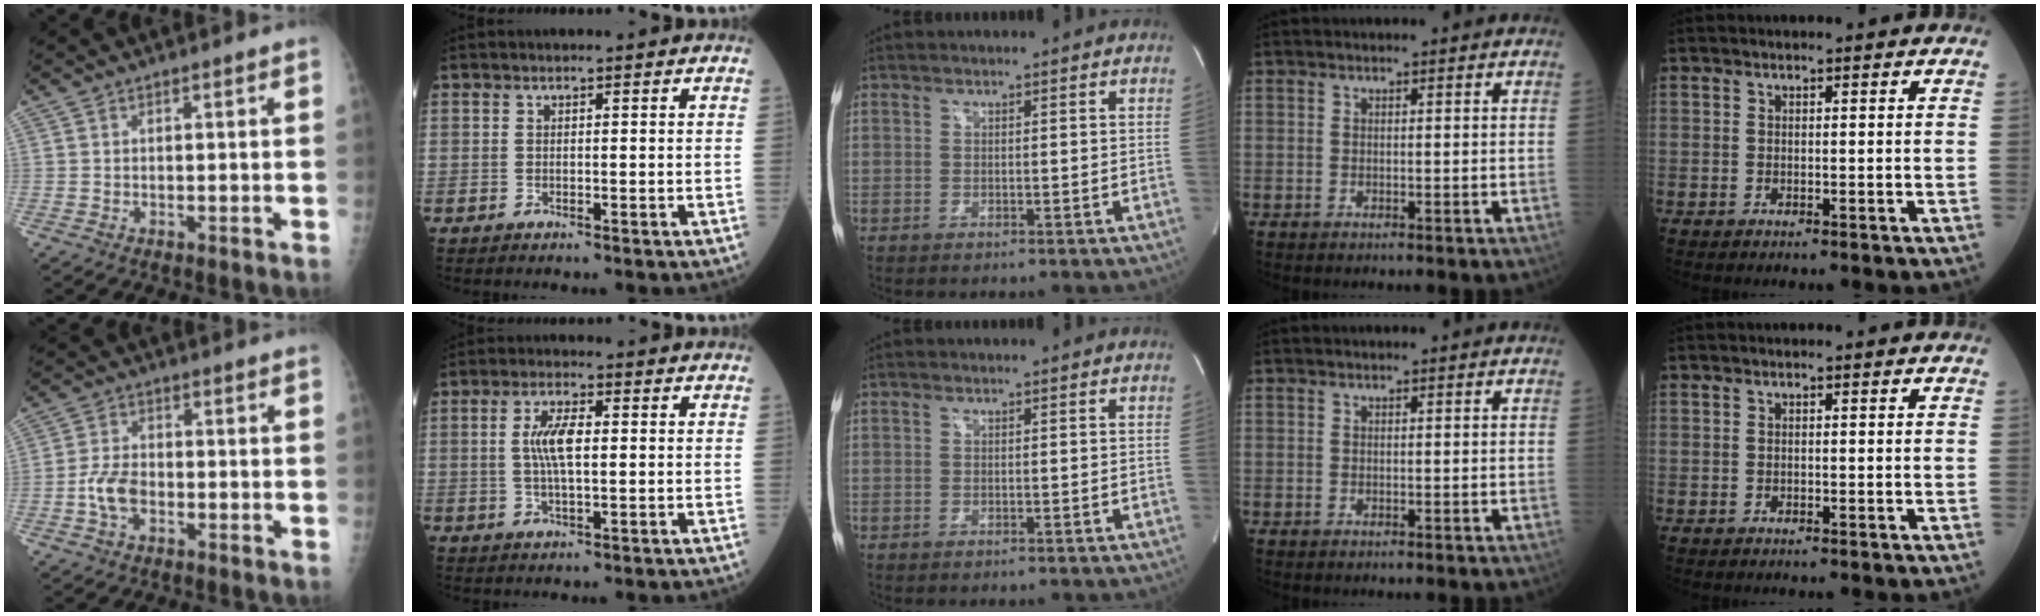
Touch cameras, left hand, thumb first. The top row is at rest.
{"thumb": {"total": 5.7, "force": [-1.9, 3.5, 4.1], "torque": [-0.081, 0.014, -0.040]}, "index": {"total": 5.7, "force": [0.5, 1.5, 5.5], "torque": [-0.118, 0.006, 0.007]}}